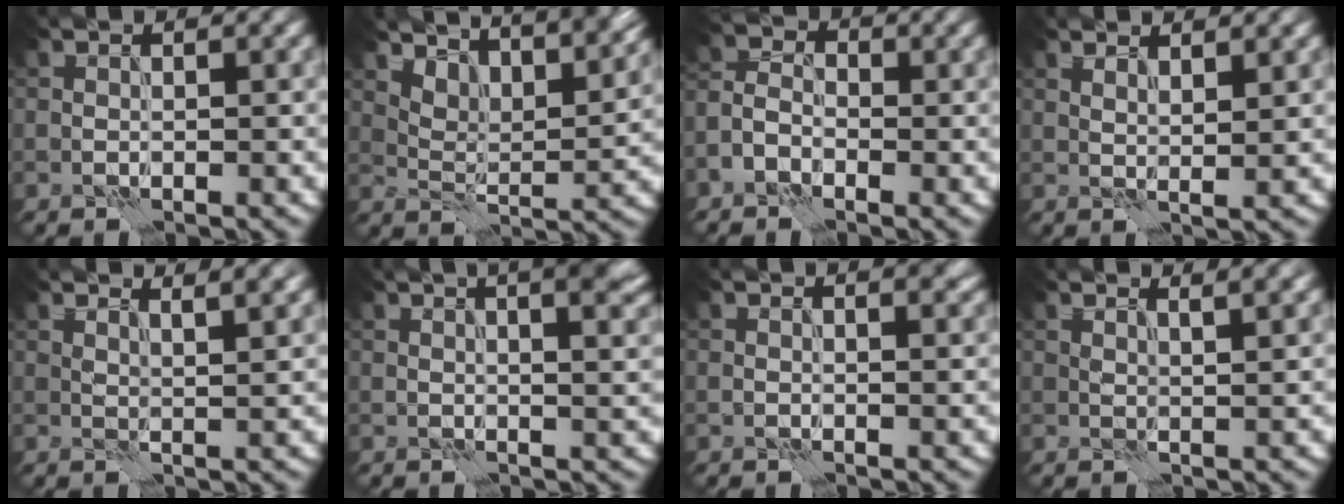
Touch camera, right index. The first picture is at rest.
{"total": 9.2, "force": [7.6, 3.2, 4.2], "torque": [-0.067, 0.006, 0.097]}
{"total": 2.7, "force": [-1.6, 1.9, 1.1], "torque": [-0.024, 0.000, -0.035]}
{"total": 2.2, "force": [1.5, 0.5, 1.5], "torque": [-0.019, -0.002, 0.025]}
{"total": 4.1, "force": [2.9, 1.2, 2.6], "torque": [-0.022, 0.015, 0.028]}
{"total": 12.0, "force": [6.2, 5.3, 8.8], "torque": [-0.073, 0.059, 0.054]}
{"total": 3.3, "force": [2.1, 1.5, 2.0], "torque": [-0.007, 0.014, 0.011]}
{"total": 3.6, "force": [2.4, 1.1, 2.4], "torque": [-0.018, 0.016, 0.019]}